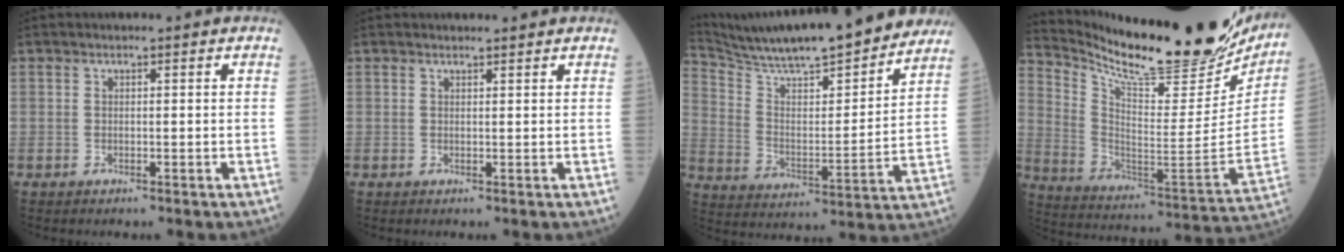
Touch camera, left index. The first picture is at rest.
{"total": 2.3, "force": [2.2, 0.1, 0.4], "torque": [-0.010, 0.009, 0.030]}
{"total": 23.8, "force": [21.4, 2.1, 10.1], "torque": [-0.177, -0.013, 0.323]}
{"total": 26.2, "force": [22.9, 5.1, 11.9], "torque": [-0.208, -0.068, 0.333]}